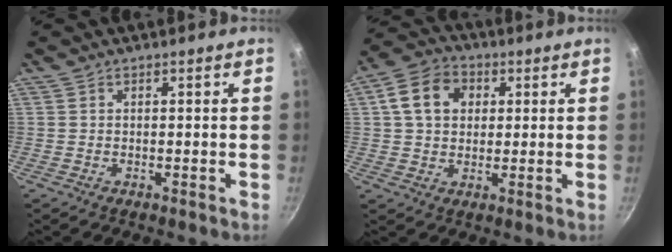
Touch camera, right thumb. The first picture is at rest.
{"total": 9.7, "force": [2.3, 7.6, 5.6], "torque": [-0.076, 0.013, 0.027]}